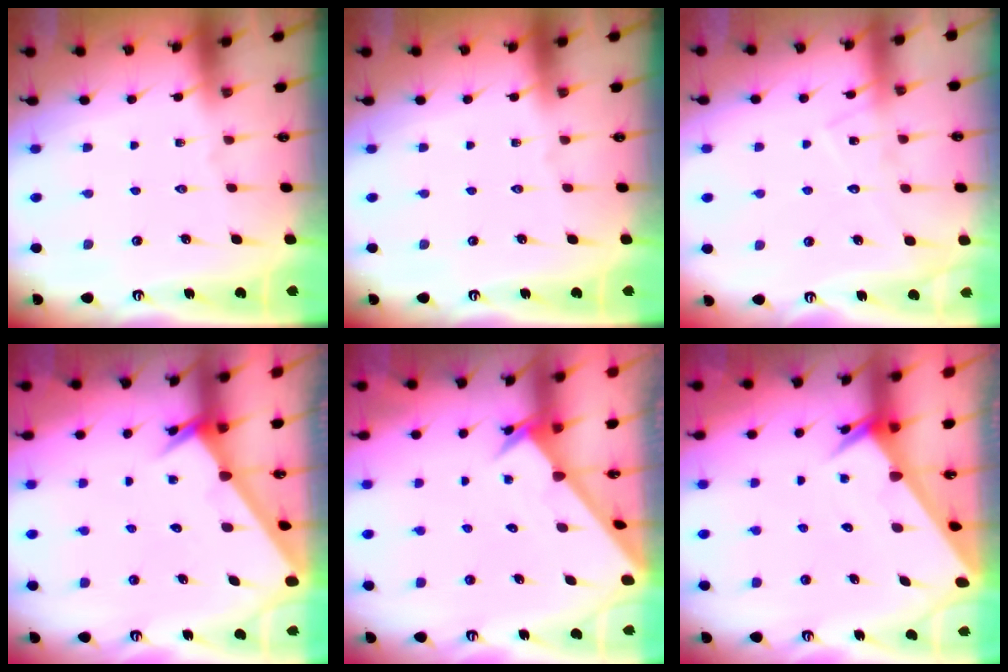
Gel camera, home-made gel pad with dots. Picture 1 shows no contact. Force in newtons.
{"total": 0.0}
{"total": 9.5, "press": 9.5, "slide": 0.6}
{"total": 2.7, "press": 2.7, "slide": 0.3}
{"total": 2.7, "press": 2.7, "slide": 0.2}
{"total": 2.9, "press": 2.9, "slide": 0.1}